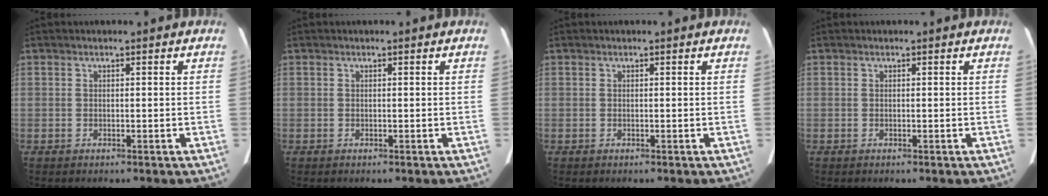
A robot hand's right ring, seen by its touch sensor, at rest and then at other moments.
{"total": 0.0}
{"total": 0.0}
{"total": 0.0}